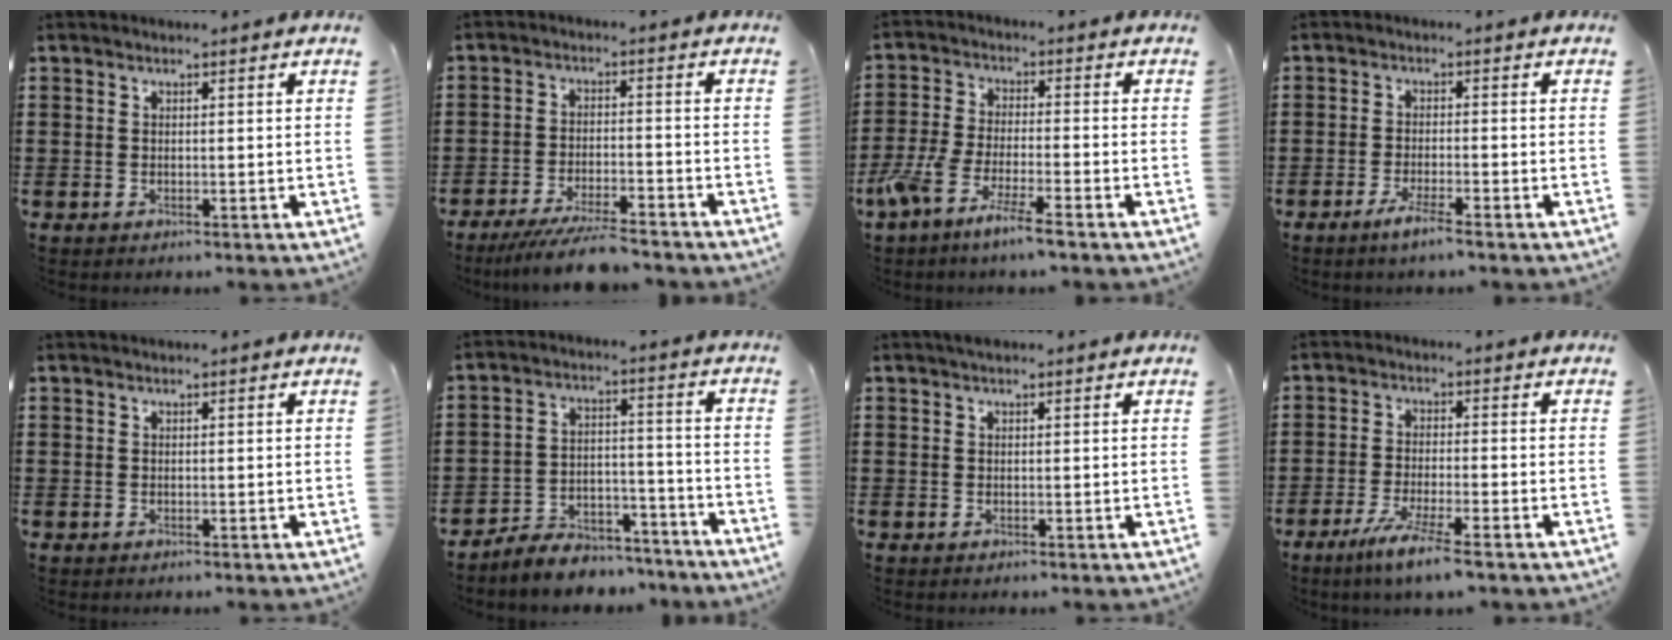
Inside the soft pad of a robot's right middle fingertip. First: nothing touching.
{"total": 6.3, "force": [-5.6, 0.4, 2.8], "torque": [-0.054, -0.008, -0.105]}
{"total": 6.8, "force": [-5.4, 0.0, 4.1], "torque": [-0.106, -0.021, -0.107]}
{"total": 3.0, "force": [-2.1, -0.1, 2.1], "torque": [-0.042, -0.002, -0.041]}
{"total": 0.0}
{"total": 6.3, "force": [-6.2, 1.2, 0.6], "torque": [-0.006, 0.020, -0.122]}
{"total": 0.6, "force": [0.5, 0.3, 0.3], "torque": [-0.008, 0.001, 0.009]}
{"total": 5.2, "force": [-3.9, -0.1, 3.5], "torque": [-0.068, -0.014, -0.070]}